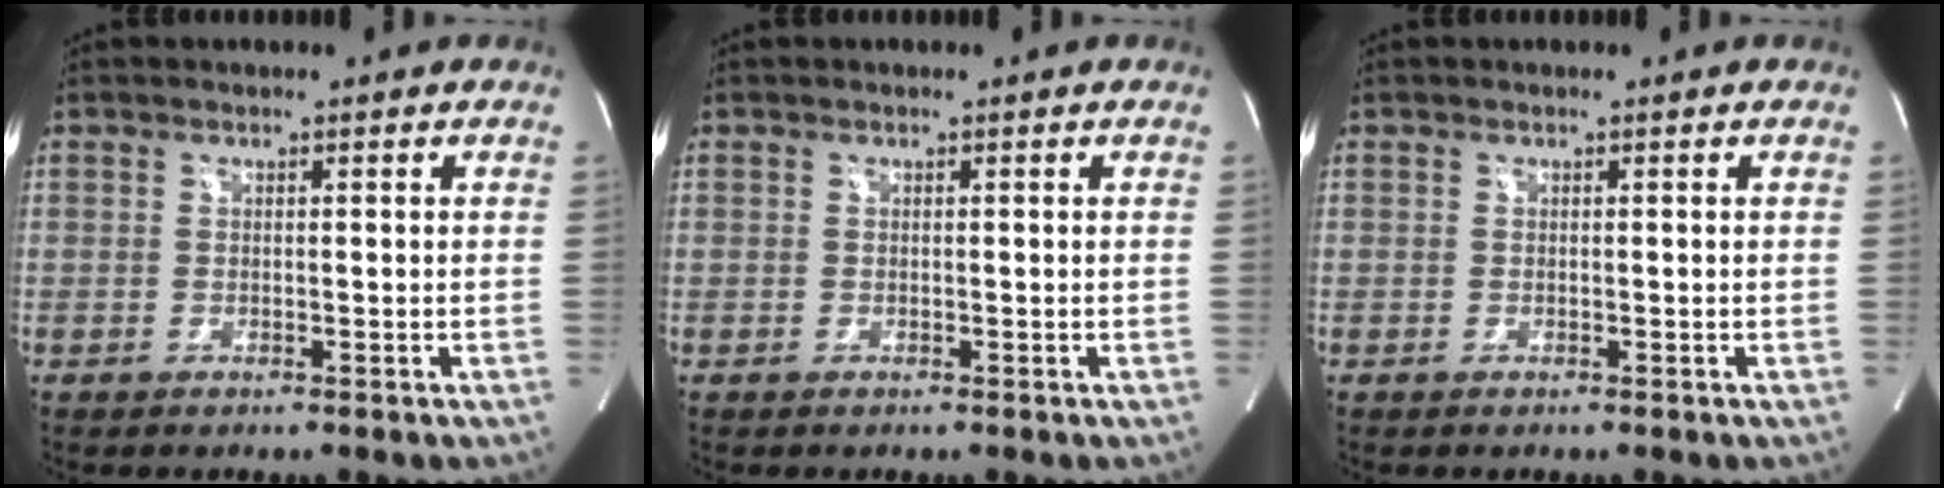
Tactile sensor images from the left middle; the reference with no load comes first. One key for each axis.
{"total": 0.0}
{"total": 0.0}